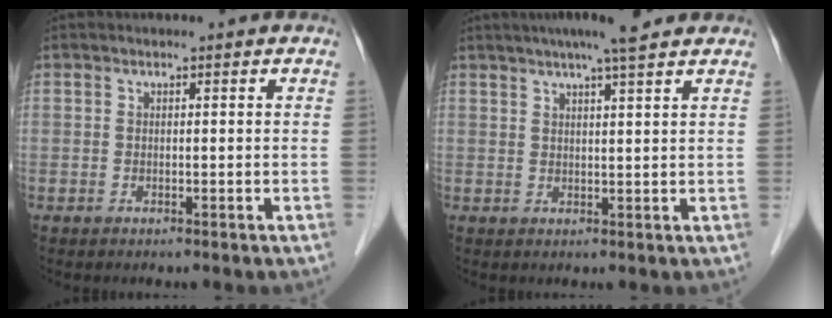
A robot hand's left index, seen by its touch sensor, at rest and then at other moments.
{"total": 8.0, "force": [6.5, 0.2, 4.7], "torque": [-0.072, 0.026, 0.089]}